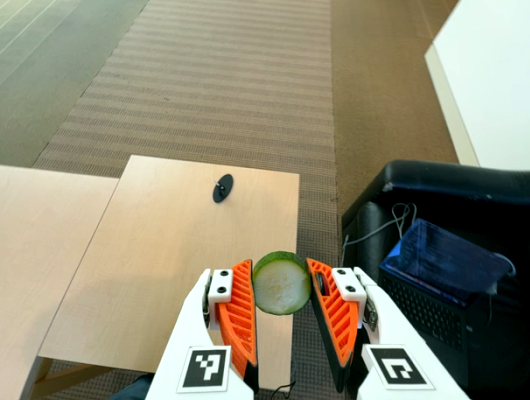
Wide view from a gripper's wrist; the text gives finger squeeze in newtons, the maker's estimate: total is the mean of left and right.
{"total": 11.5, "left": 11.6, "right": 11.5}